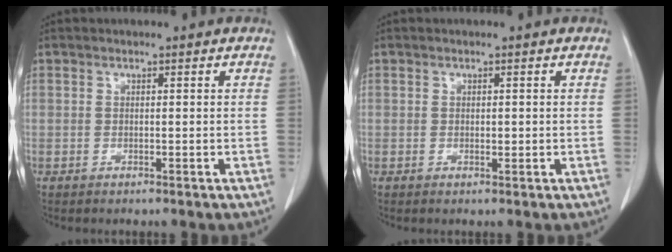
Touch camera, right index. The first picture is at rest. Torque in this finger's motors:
{"motor_torque": [0.16, -0.06, 0.04, 0.01]}